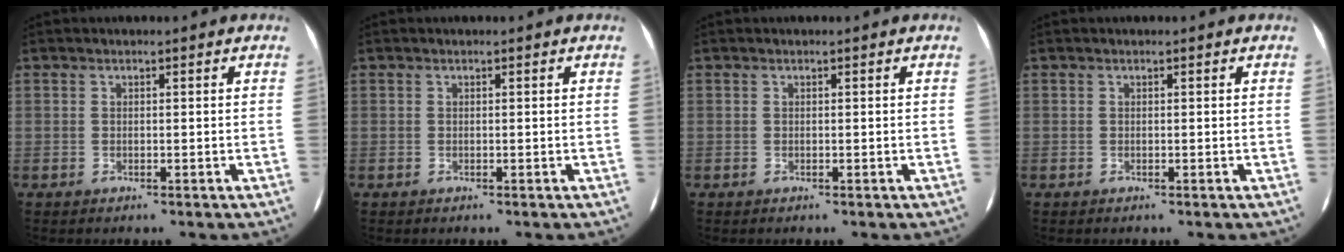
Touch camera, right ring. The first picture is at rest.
{"total": 0.0}
{"total": 0.0}
{"total": 0.0}